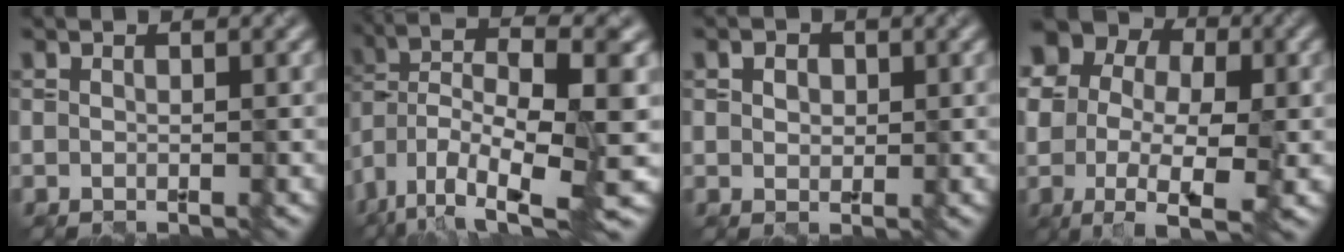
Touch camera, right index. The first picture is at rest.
{"total": 11.7, "force": [-3.1, 4.3, 10.4], "torque": [-0.200, 0.005, -0.047]}
{"total": 2.3, "force": [1.1, 1.7, 1.0], "torque": [-0.015, 0.006, 0.006]}
{"total": 14.9, "force": [0.8, 10.7, 10.3], "torque": [-0.139, 0.028, -0.002]}